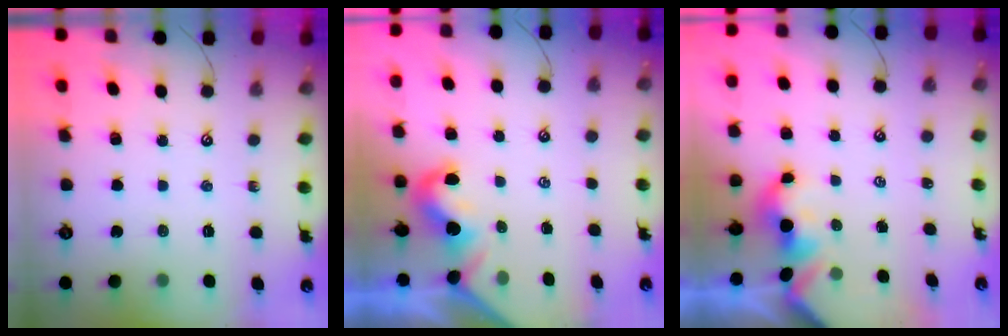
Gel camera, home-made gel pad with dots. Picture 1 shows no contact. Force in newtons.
{"total": 2.3, "press": 2.2, "slide": 0.7}
{"total": 1.7, "press": 1.7, "slide": 0.2}